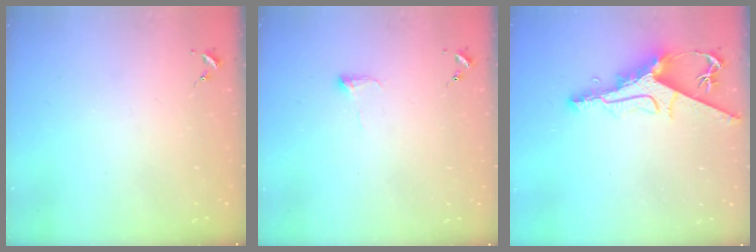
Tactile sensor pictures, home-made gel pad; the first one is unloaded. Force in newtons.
{"total": 5.0, "press": 4.9, "slide": 1.0}
{"total": 10.3, "press": 10.3, "slide": 1.1}